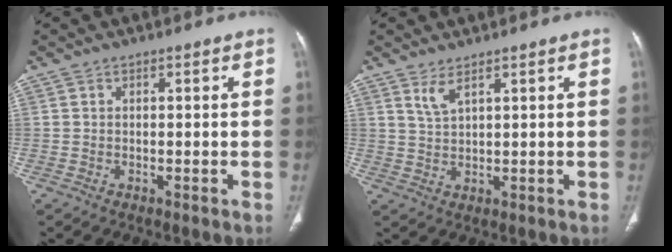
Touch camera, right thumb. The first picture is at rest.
{"total": 2.8, "force": [2.0, 0.6, 1.9], "torque": [-0.044, -0.015, 0.048]}